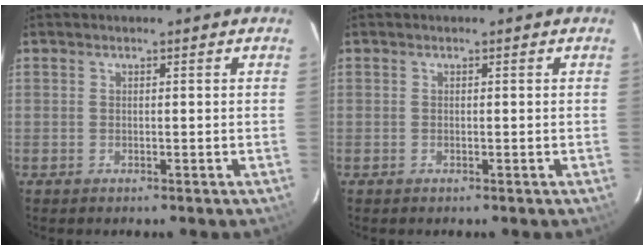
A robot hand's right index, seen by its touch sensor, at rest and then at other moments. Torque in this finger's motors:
{"motor_torque": [-0.02, 0.01, 0.00, 0.00]}